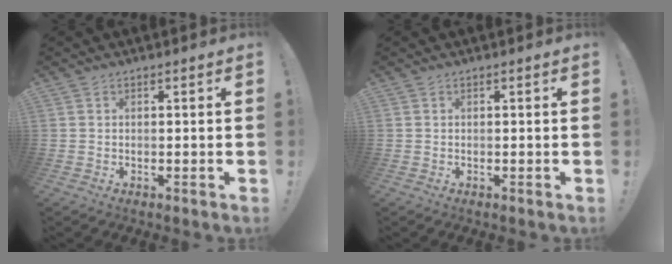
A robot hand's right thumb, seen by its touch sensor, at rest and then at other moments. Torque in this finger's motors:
{"motor_torque": [0.00, 0.00, 0.00, 0.00, 0.04]}